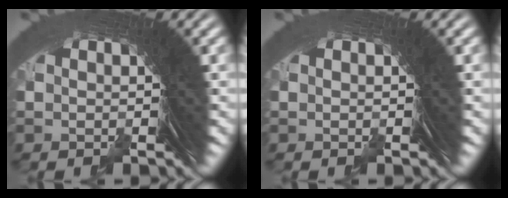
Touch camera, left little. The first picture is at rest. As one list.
[{"total": 0.0}]